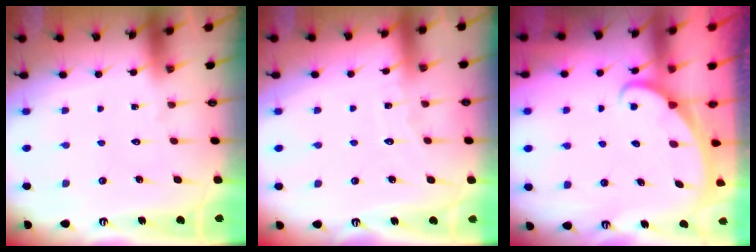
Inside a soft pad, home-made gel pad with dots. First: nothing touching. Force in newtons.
{"total": 4.2, "press": 4.2, "slide": 0.5}
{"total": 2.1, "press": 2.1, "slide": 0.1}